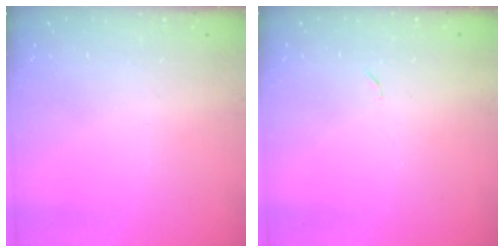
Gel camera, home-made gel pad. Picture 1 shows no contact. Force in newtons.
{"total": 3.7, "press": 3.7, "slide": 0.2}